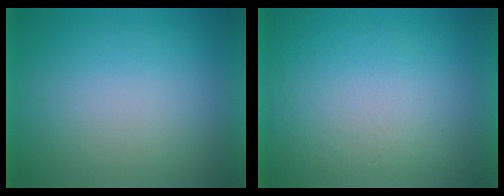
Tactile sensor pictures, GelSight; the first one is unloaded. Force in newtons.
{"total": 1.0}